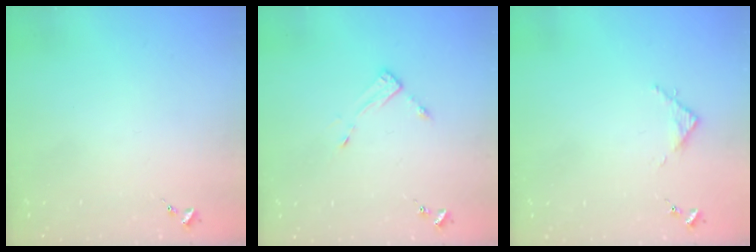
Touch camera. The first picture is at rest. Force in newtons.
{"total": 3.2, "press": 3.2, "slide": 0.3}
{"total": 2.8, "press": 2.8, "slide": 0.4}